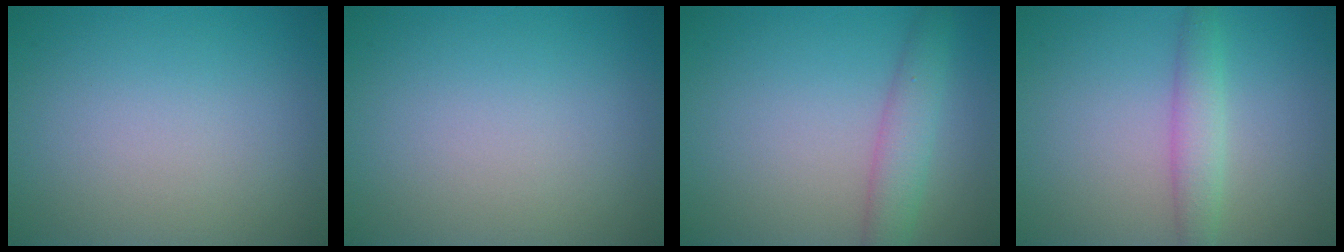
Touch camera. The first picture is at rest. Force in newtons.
{"total": 0.0}
{"total": 3.1, "press": 3.1, "slide": 0.1}
{"total": 2.8, "press": 2.8, "slide": 0.1}